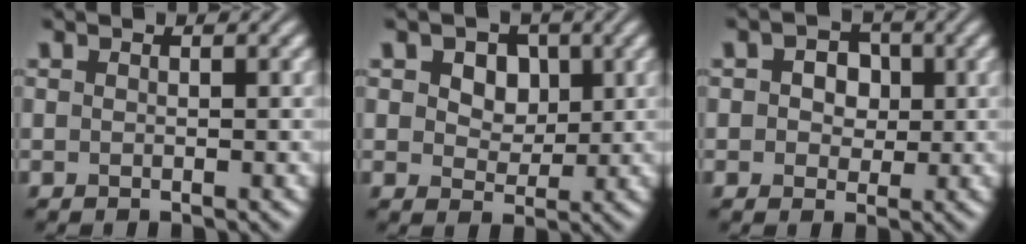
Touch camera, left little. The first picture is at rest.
{"total": 4.6, "force": [1.7, 3.3, 2.7], "torque": [-0.051, 0.006, 0.019]}
{"total": 3.1, "force": [0.5, 2.5, 1.8], "torque": [-0.022, 0.008, -0.009]}